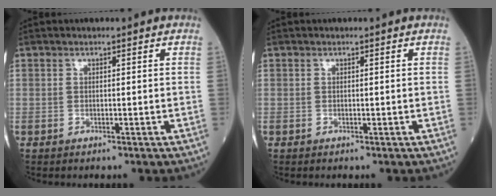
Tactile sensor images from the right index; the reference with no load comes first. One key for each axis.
{"total": 0.0}